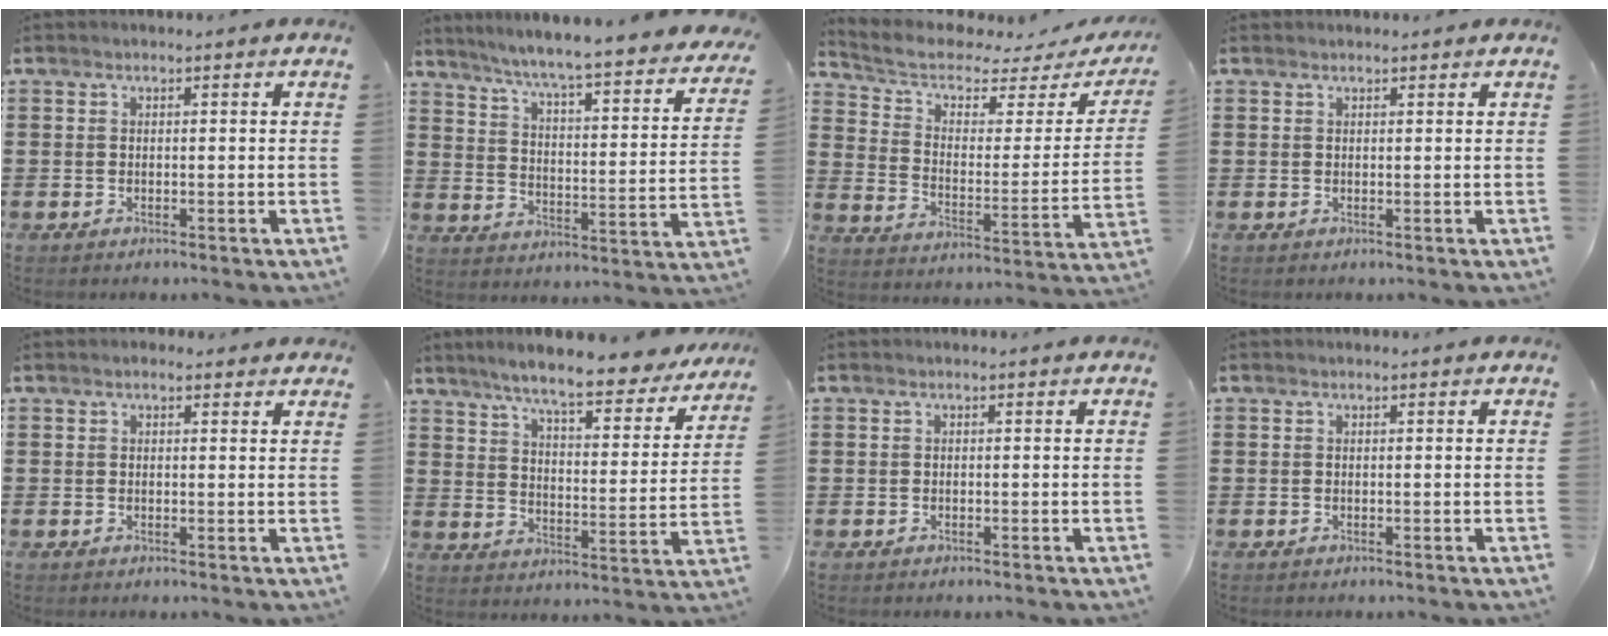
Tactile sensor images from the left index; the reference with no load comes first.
{"total": 4.9, "force": [4.2, -1.0, 2.4], "torque": [-0.068, -0.047, 0.060]}
{"total": 5.3, "force": [4.1, 2.1, 2.6], "torque": [-0.076, -0.031, 0.066]}
{"total": 0.8, "force": [0.8, 0.1, 0.1], "torque": [-0.005, 0.000, 0.016]}
{"total": 1.3, "force": [1.2, 0.4, 0.5], "torque": [-0.011, 0.004, 0.022]}
{"total": 7.9, "force": [6.9, 0.0, 3.9], "torque": [-0.096, -0.044, 0.112]}
{"total": 0.0}
{"total": 0.0}